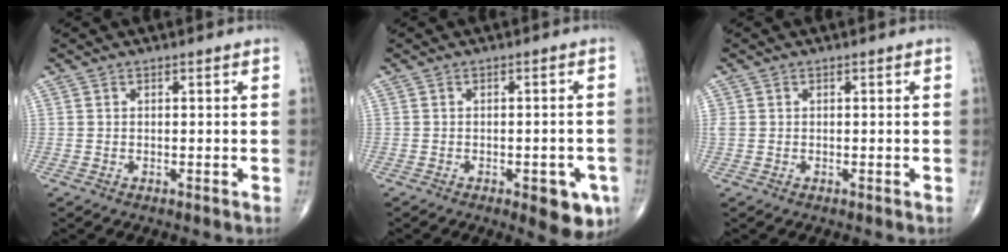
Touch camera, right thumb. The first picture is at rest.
{"total": 7.2, "force": [-3.1, 2.9, 5.8], "torque": [-0.051, 0.004, -0.032]}
{"total": 1.1, "force": [0.2, 1.0, 0.6], "torque": [-0.014, 0.006, 0.007]}